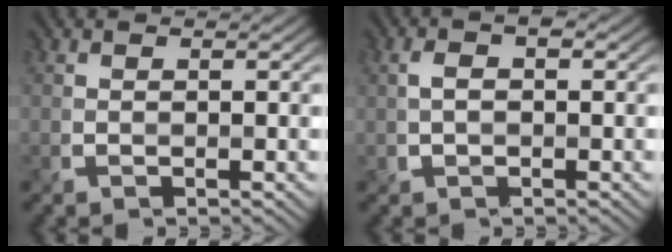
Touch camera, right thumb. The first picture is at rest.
{"total": 2.6, "force": [0.4, 1.4, 2.2], "torque": [-0.045, 0.004, 0.004]}